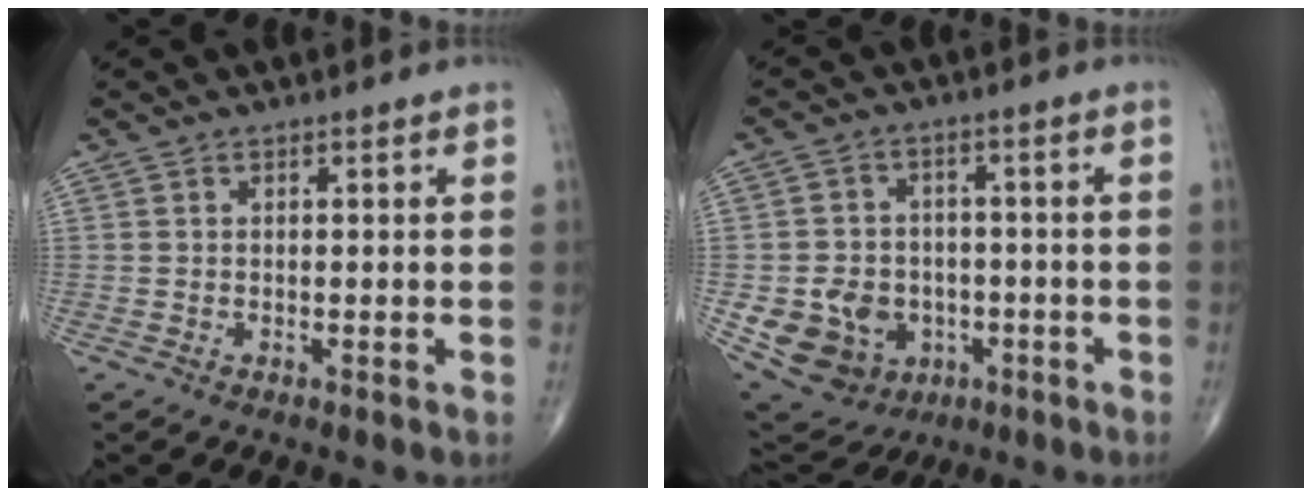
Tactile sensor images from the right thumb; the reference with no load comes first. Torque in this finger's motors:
{"motor_torque": [1.88, 1.77, 0.85, -0.58, 0.12]}